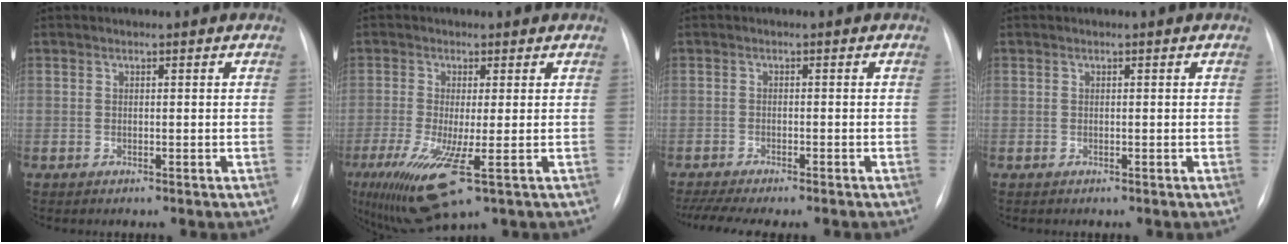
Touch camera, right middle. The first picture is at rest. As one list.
[{"total": 9.3, "force": [-3.2, 1.2, 8.7], "torque": [-0.167, -0.031, -0.051]}, {"total": 8.7, "force": [-7.2, 1.1, 4.7], "torque": [-0.068, -0.001, -0.108]}, {"total": 0.0}]